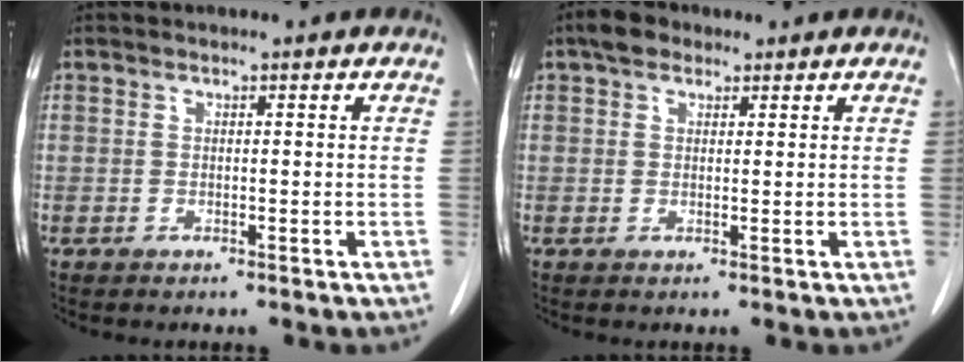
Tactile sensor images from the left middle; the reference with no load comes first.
{"total": 2.9, "force": [2.0, 1.8, 1.3], "torque": [-0.028, 0.015, 0.032]}